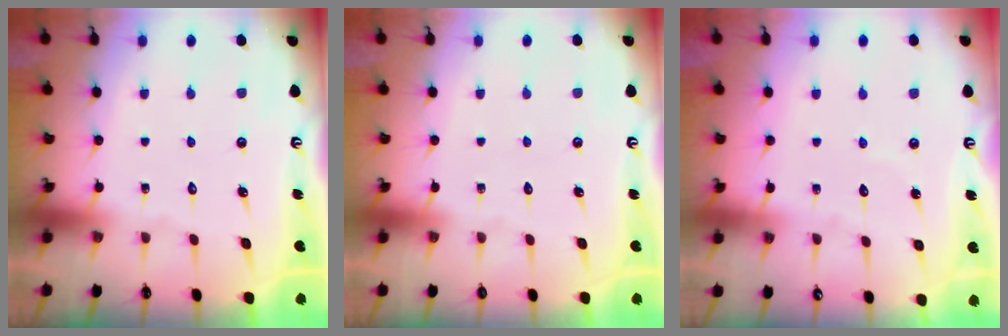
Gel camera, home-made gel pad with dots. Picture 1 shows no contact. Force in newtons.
{"total": 0.0}
{"total": 3.9, "press": 3.9, "slide": 0.3}